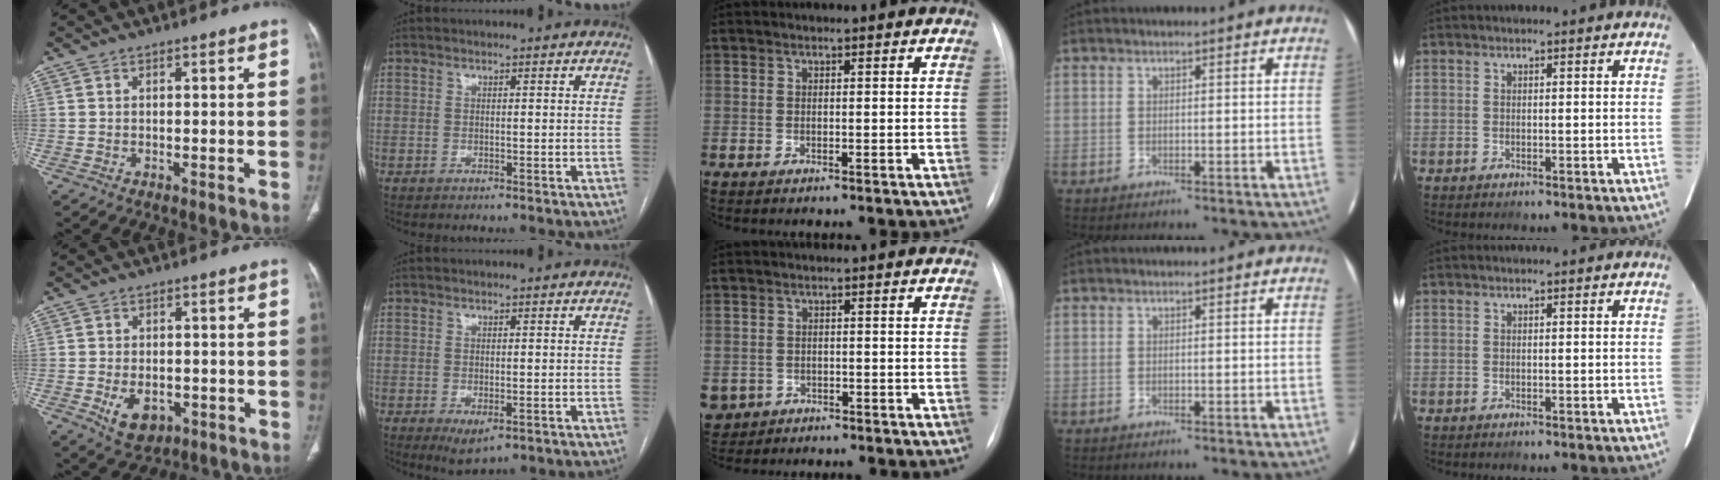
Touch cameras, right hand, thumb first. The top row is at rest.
{"thumb": {"total": 6.3, "force": [-2.1, 4.2, 4.3], "torque": [-0.058, 0.004, -0.021]}, "index": {"total": 3.5, "force": [-1.5, 1.5, 2.8], "torque": [-0.042, -0.007, -0.011]}, "middle": {"total": 5.4, "force": [-2.9, 4.4, 1.0], "torque": [-0.027, 0.003, -0.043]}}